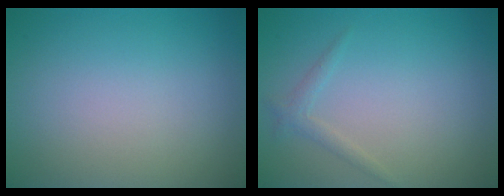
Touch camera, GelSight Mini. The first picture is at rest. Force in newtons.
{"total": 1.1, "press": 1.1, "slide": 0.1}